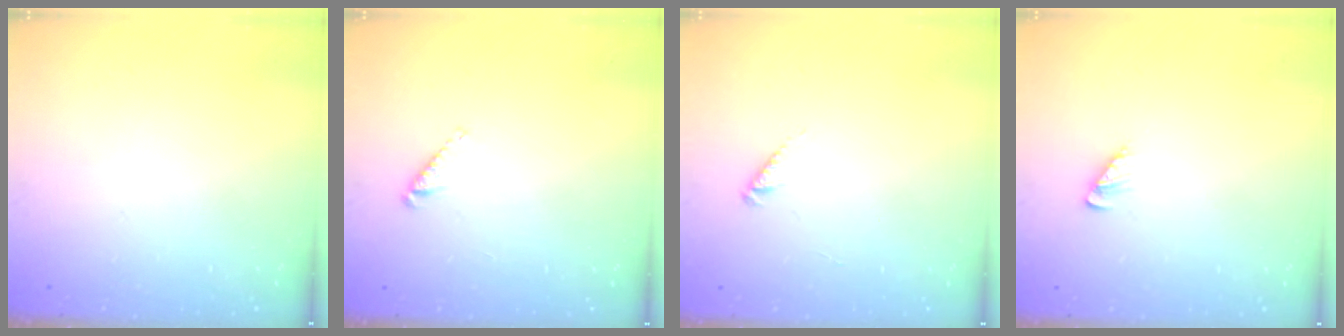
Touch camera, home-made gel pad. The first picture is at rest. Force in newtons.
{"total": 2.8, "press": 2.8, "slide": 0.4}
{"total": 2.5, "press": 2.5, "slide": 0.5}
{"total": 1.6, "press": 1.6, "slide": 0.3}